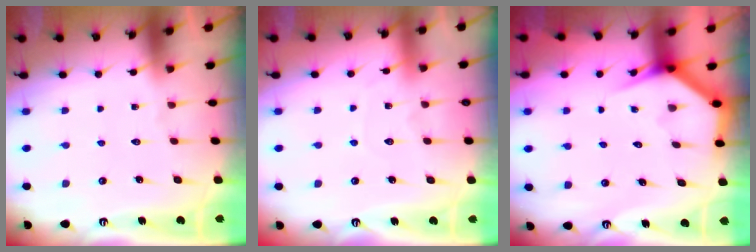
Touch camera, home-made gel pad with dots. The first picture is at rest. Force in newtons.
{"total": 5.6, "press": 5.5, "slide": 0.6}
{"total": 3.4, "press": 3.4, "slide": 0.2}